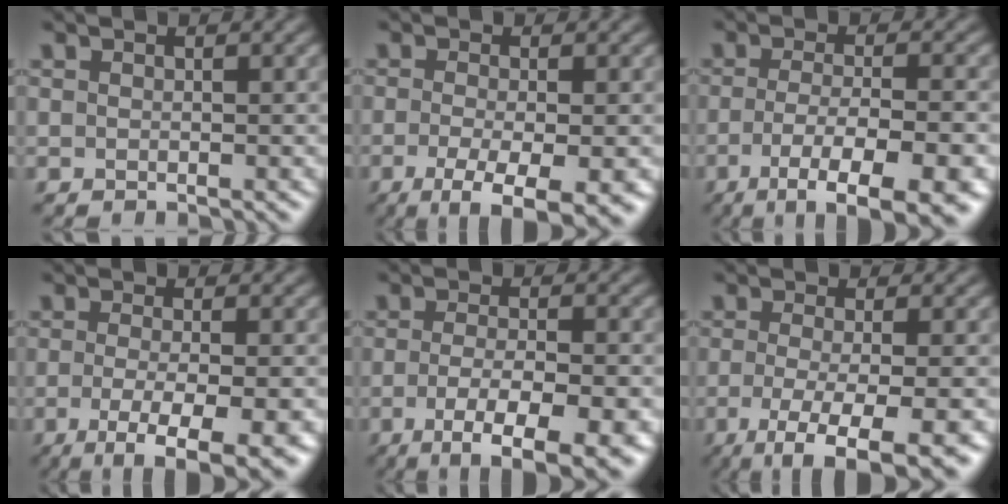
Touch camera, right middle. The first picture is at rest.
{"total": 6.7, "force": [-3.1, 1.8, 5.7], "torque": [-0.093, -0.011, -0.048]}
{"total": 9.9, "force": [-5.1, 2.8, 8.0], "torque": [-0.118, -0.014, -0.074]}
{"total": 7.7, "force": [-3.3, 2.1, 6.6], "torque": [-0.097, -0.015, -0.047]}
{"total": 8.3, "force": [-3.7, 2.4, 7.1], "torque": [-0.108, -0.012, -0.052]}
{"total": 8.7, "force": [-4.1, 2.5, 7.2], "torque": [-0.107, -0.017, -0.061]}